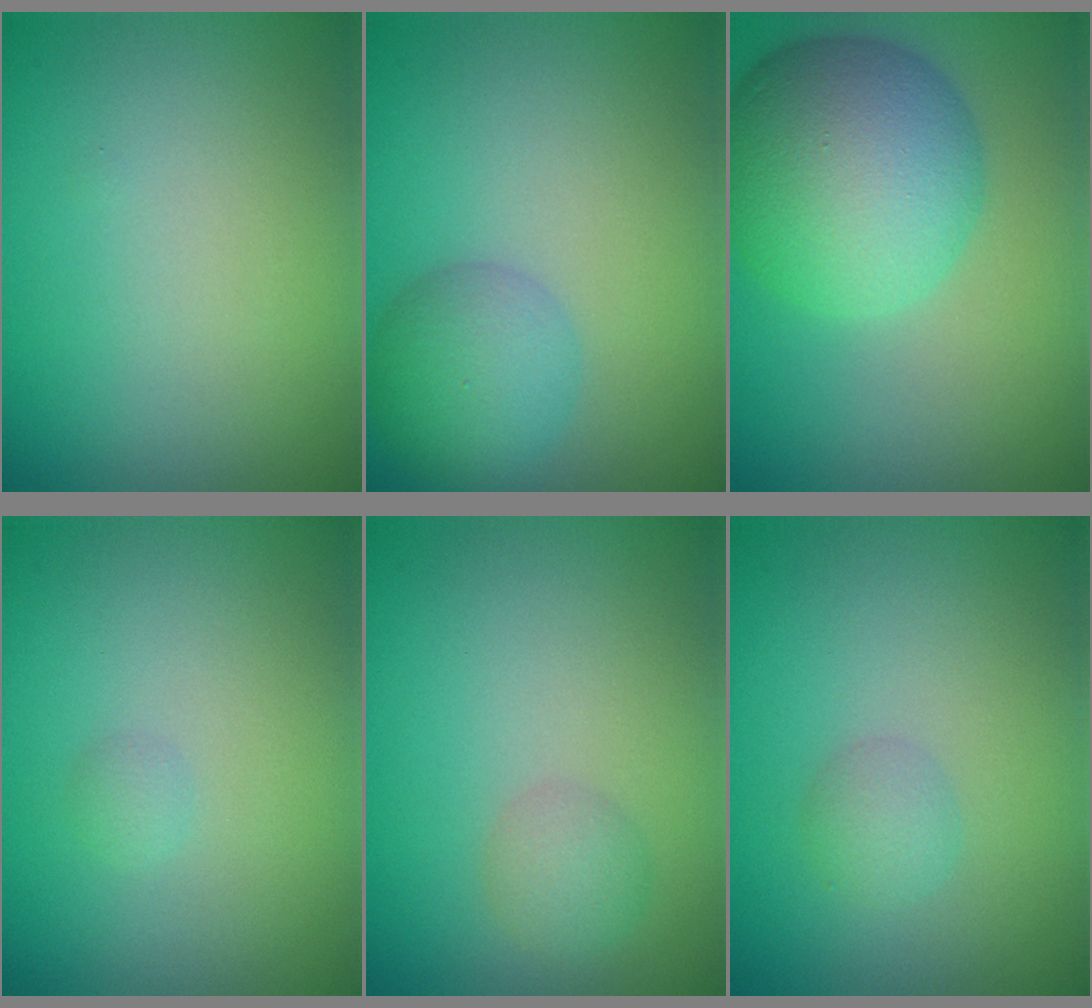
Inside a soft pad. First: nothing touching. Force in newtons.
{"total": 3.8, "press": 3.8, "slide": 0.2}
{"total": 9.9, "press": 9.9, "slide": 0.2}
{"total": 0.6, "press": 0.6, "slide": 0.1}
{"total": 1.6, "press": 1.6, "slide": 0.1}
{"total": 1.5, "press": 1.5, "slide": 0.1}